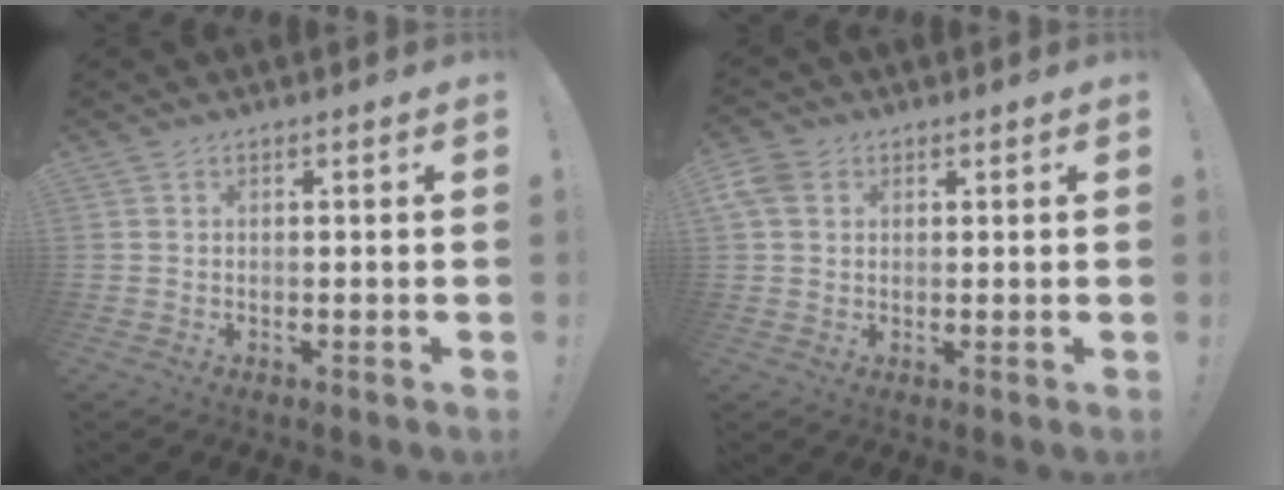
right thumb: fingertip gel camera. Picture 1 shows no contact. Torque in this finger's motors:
{"motor_torque": [-0.01, 0.18, 0.35, -0.29, 0.10]}